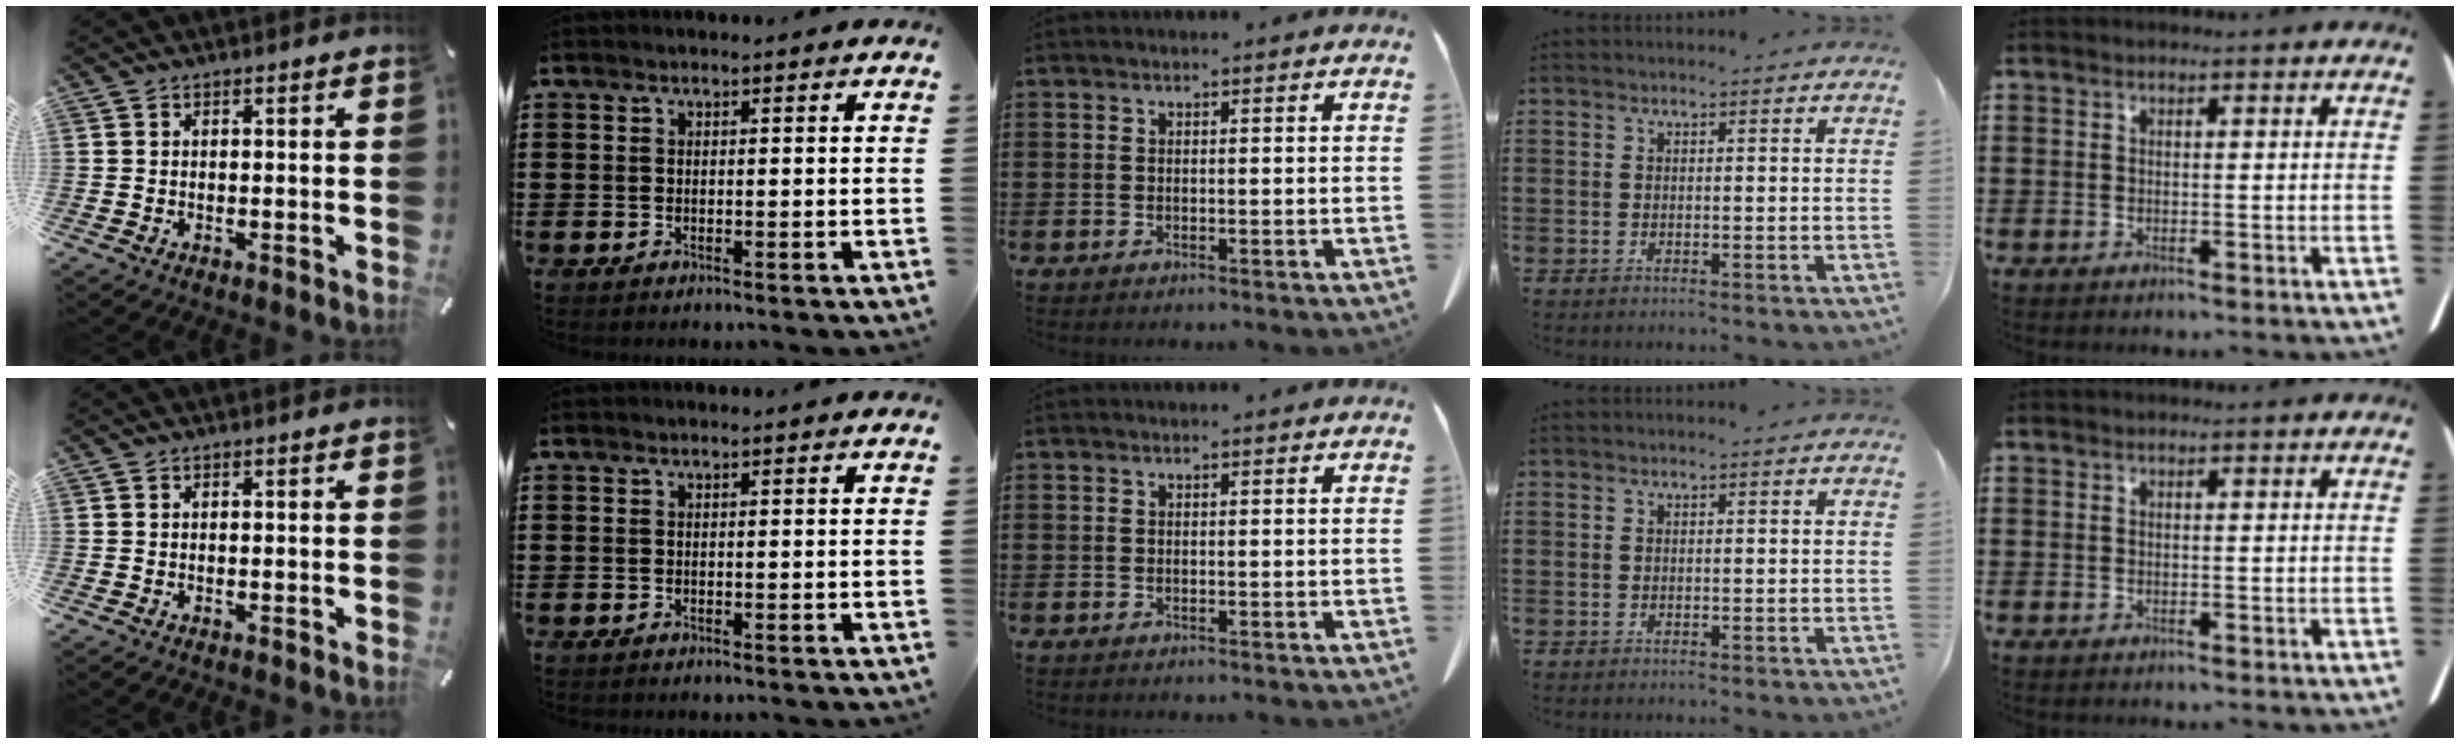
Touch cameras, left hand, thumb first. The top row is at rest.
{}